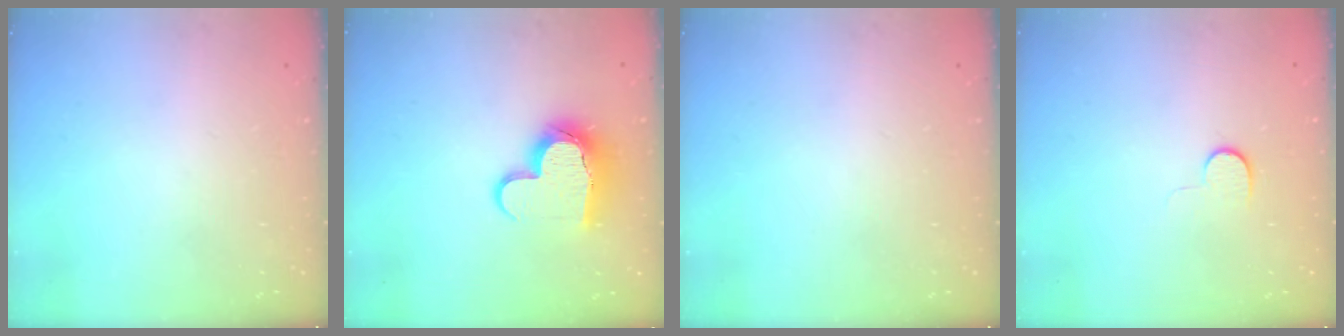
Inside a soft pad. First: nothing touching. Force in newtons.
{"total": 12.1, "press": 12.0, "slide": 1.3}
{"total": 0.0}
{"total": 4.5, "press": 4.4, "slide": 0.4}